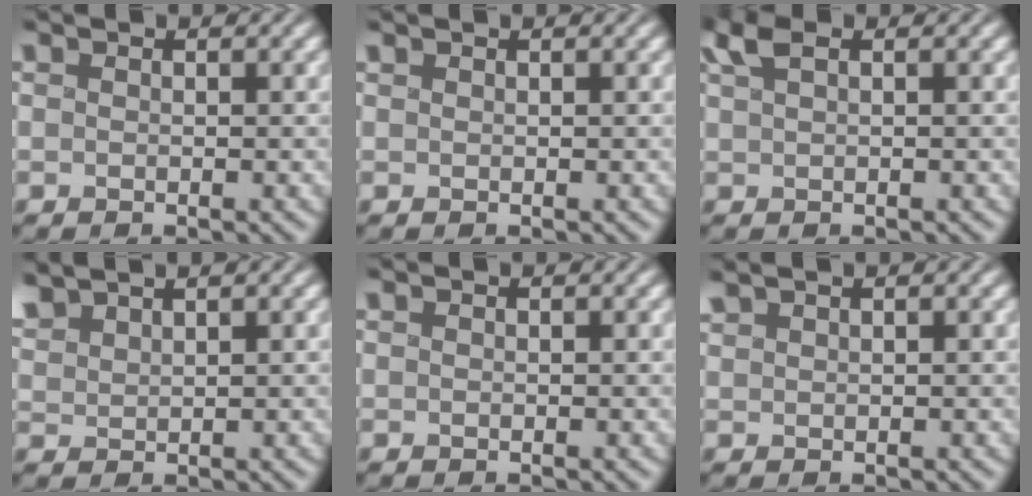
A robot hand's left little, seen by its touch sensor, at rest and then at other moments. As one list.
[{"total": 0.0}, {"total": 2.8, "force": [1.2, 1.3, 2.2], "torque": [-0.055, 0.014, 0.021]}, {"total": 2.7, "force": [2.1, 1.1, 1.3], "torque": [-0.039, 0.011, 0.043]}, {"total": 0.0}, {"total": 1.0, "force": [0.9, 0.2, 0.4], "torque": [-0.015, 0.009, 0.022]}]